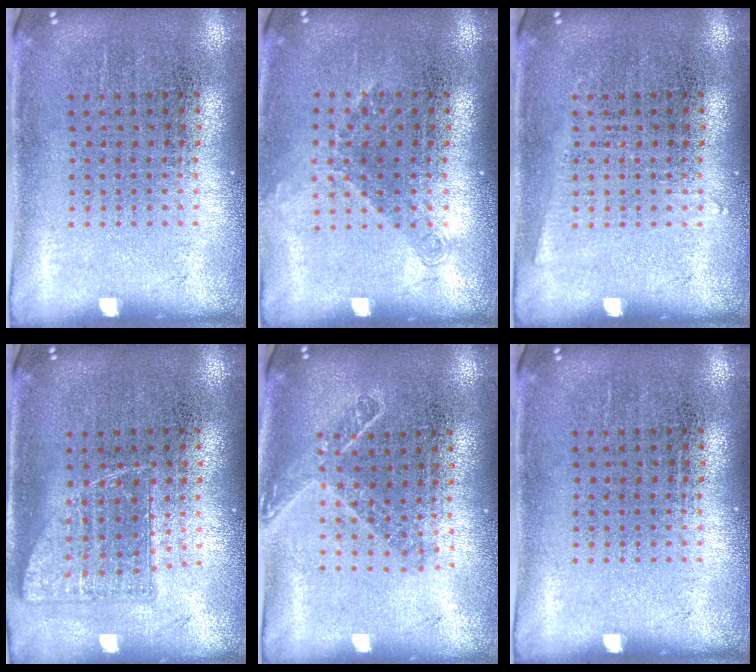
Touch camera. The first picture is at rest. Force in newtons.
{"total": 1.2, "press": 0.9, "slide": 0.8}
{"total": 0.7, "press": 0.7, "slide": 0.0}
{"total": 0.8, "press": 0.8, "slide": 0.2}
{"total": 1.6, "press": 1.2, "slide": 1.0}
{"total": 0.0}